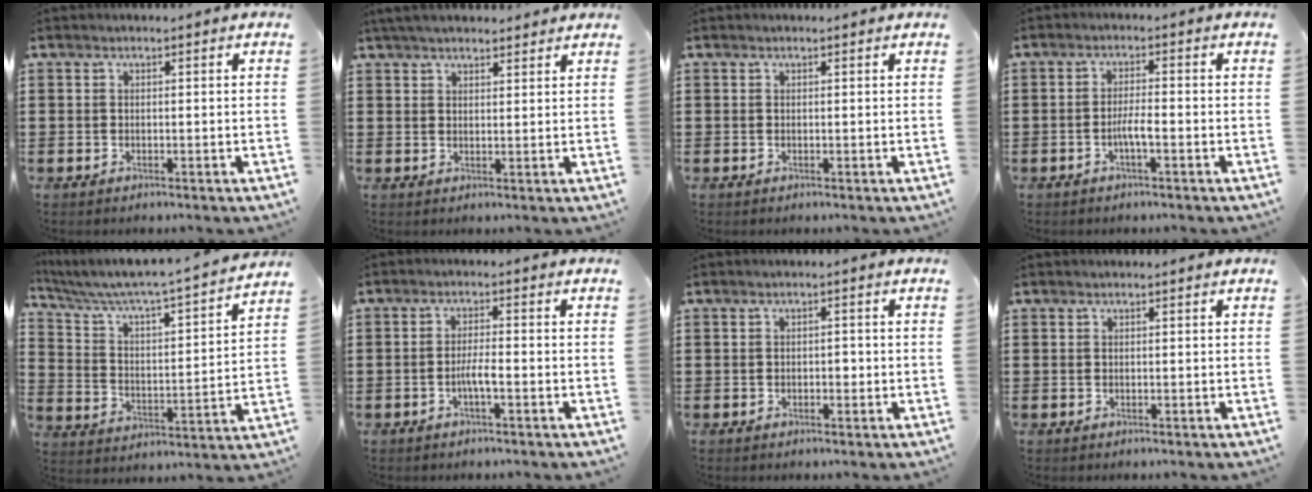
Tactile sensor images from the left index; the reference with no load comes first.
{"total": 3.6, "force": [3.3, 0.7, 1.2], "torque": [-0.033, -0.001, 0.063]}
{"total": 0.0}
{"total": 3.0, "force": [-1.2, 0.4, 2.7], "torque": [-0.056, 0.000, -0.023]}
{"total": 4.3, "force": [3.9, 0.2, 1.9], "torque": [-0.060, -0.038, 0.054]}
{"total": 3.0, "force": [-1.2, 0.5, 2.7], "torque": [-0.057, 0.000, -0.023]}
{"total": 1.2, "force": [-0.3, 0.7, 0.9], "torque": [-0.019, 0.001, -0.006]}
{"total": 0.0}